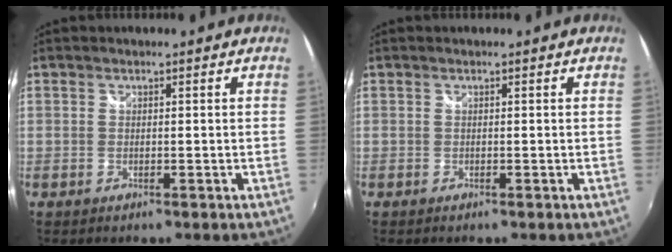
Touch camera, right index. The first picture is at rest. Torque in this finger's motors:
{"motor_torque": [0.00, 0.00, 0.01, 0.00]}